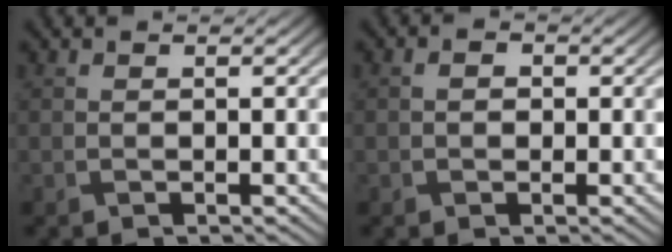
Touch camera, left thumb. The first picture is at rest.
{"total": 1.4, "force": [0.0, 1.2, 0.7], "torque": [-0.015, -0.002, -0.002]}